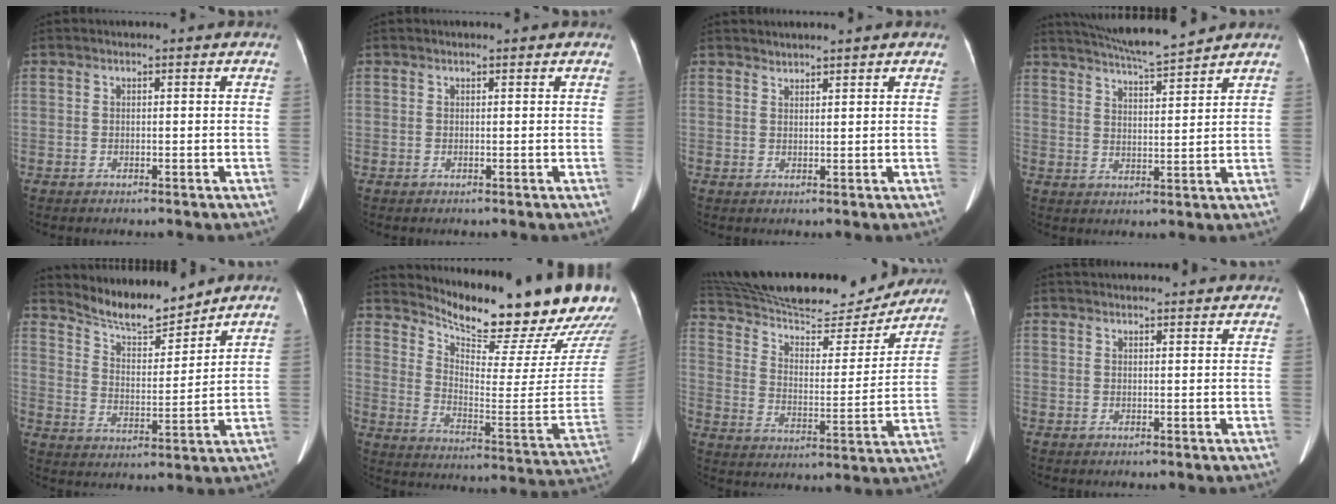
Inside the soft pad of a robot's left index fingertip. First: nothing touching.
{"total": 0.7, "force": [0.6, 0.1, 0.3], "torque": [-0.006, 0.007, 0.007]}
{"total": 1.8, "force": [1.7, 0.1, 0.2], "torque": [-0.005, 0.017, 0.035]}
{"total": 9.8, "force": [9.1, -0.5, 3.6], "torque": [-0.065, 0.005, 0.148]}
{"total": 9.2, "force": [9.0, 0.8, 1.9], "torque": [-0.045, -0.003, 0.164]}
{"total": 25.0, "force": [22.6, 2.5, 10.4], "torque": [-0.170, -0.107, 0.298]}
{"total": 27.3, "force": [24.7, 6.0, 9.9], "torque": [-0.180, -0.016, 0.351]}
{"total": 11.3, "force": [10.7, 1.6, 3.3], "torque": [-0.034, 0.037, 0.128]}